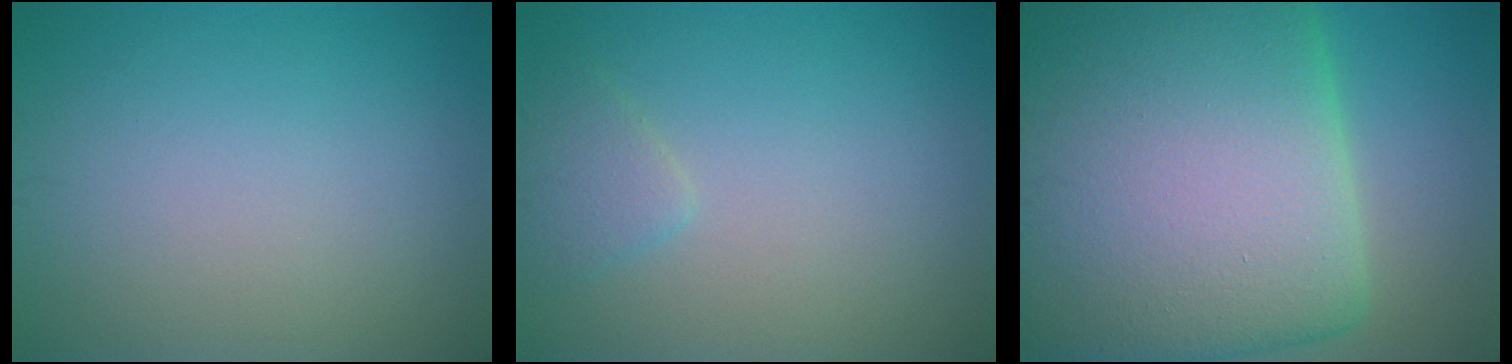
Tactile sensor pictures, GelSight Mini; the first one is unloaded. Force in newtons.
{"total": 1.7, "press": 1.7, "slide": 0.2}
{"total": 24.4, "press": 24.3, "slide": 0.7}